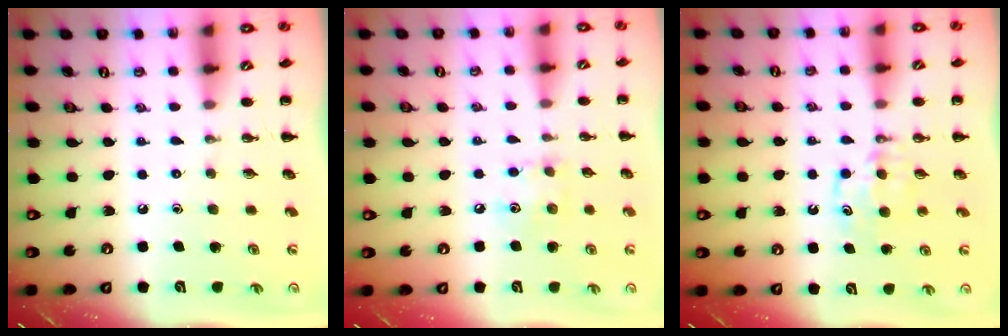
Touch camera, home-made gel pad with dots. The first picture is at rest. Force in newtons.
{"total": 6.5, "press": 6.3, "slide": 1.4}
{"total": 5.2, "press": 4.9, "slide": 1.5}